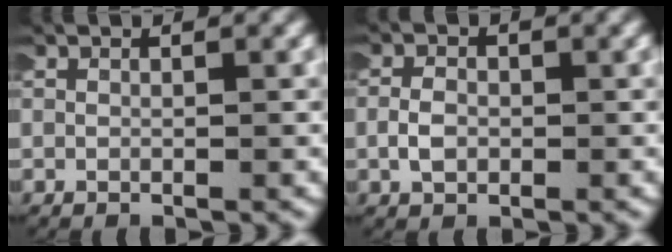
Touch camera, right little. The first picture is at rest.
{"total": 1.6, "force": [-0.4, 1.1, 1.0], "torque": [-0.025, 0.004, -0.010]}